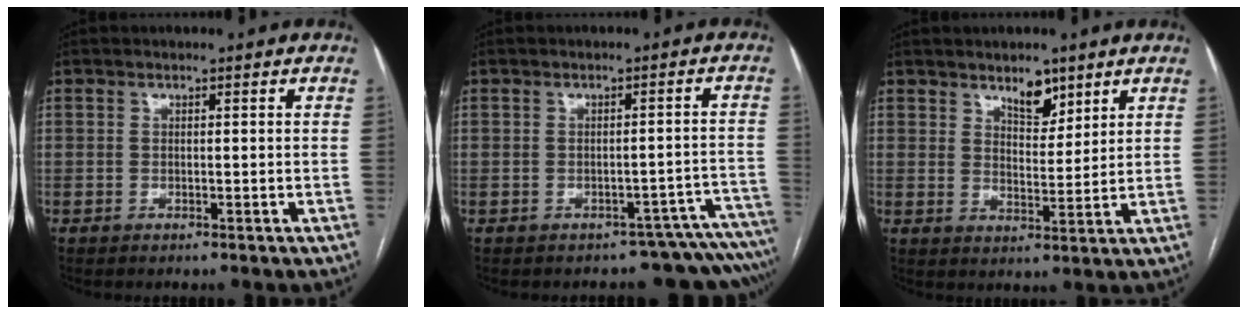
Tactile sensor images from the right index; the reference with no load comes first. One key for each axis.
{"total": 9.1, "fx": -8.8, "fy": 2.1, "fz": -0.4, "tx": 0.041, "ty": 0.046, "tz": -0.088}
{"total": 4.8, "fx": 3.5, "fy": 2.1, "fz": 2.5, "tx": -0.038, "ty": -0.007, "tz": 0.061}